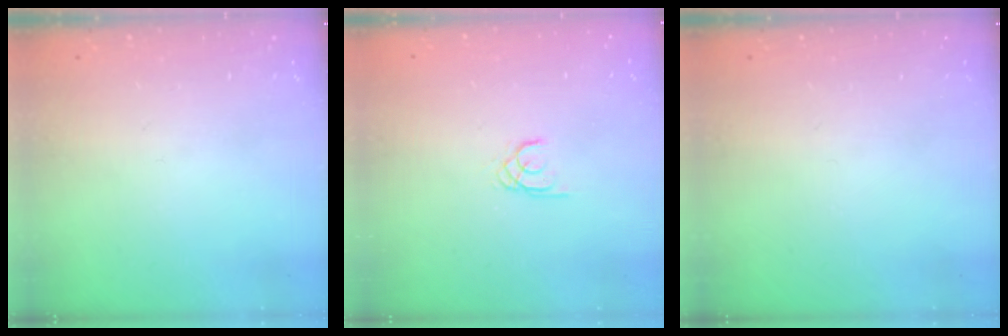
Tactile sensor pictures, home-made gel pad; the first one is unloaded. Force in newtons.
{"total": 1.3, "press": 1.3, "slide": 0.1}
{"total": 0.0}